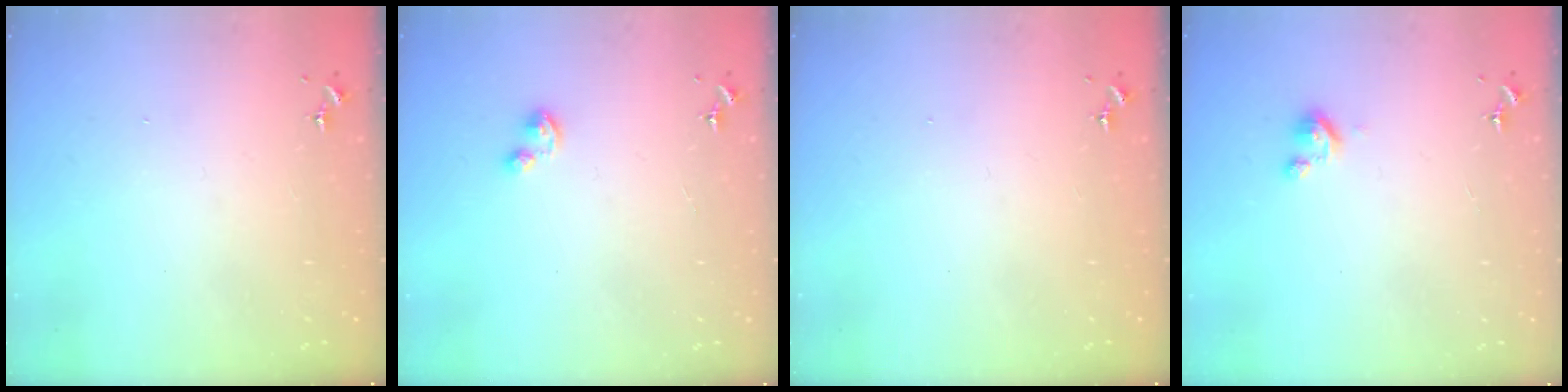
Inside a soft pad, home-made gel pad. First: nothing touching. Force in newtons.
{"total": 1.9, "press": 1.9, "slide": 0.3}
{"total": 0.0}
{"total": 2.8, "press": 2.8, "slide": 0.3}